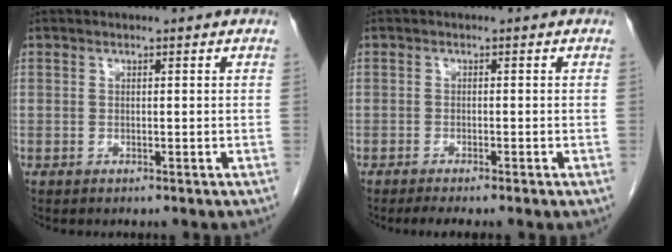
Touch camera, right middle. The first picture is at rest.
{"total": 3.4, "force": [-2.5, 0.1, 2.2], "torque": [-0.033, -0.007, -0.039]}